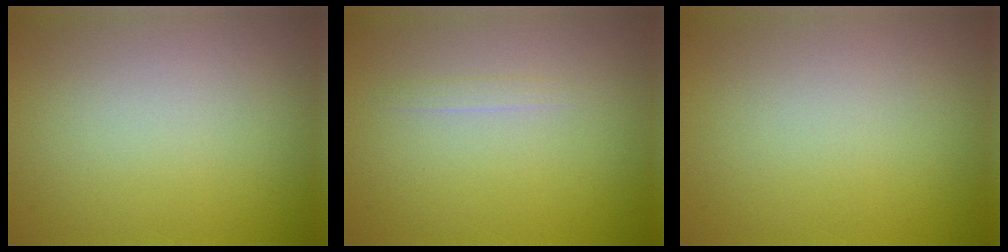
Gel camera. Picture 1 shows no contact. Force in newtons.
{"total": 0.7, "press": 0.7, "slide": 0.1}
{"total": 0.0}